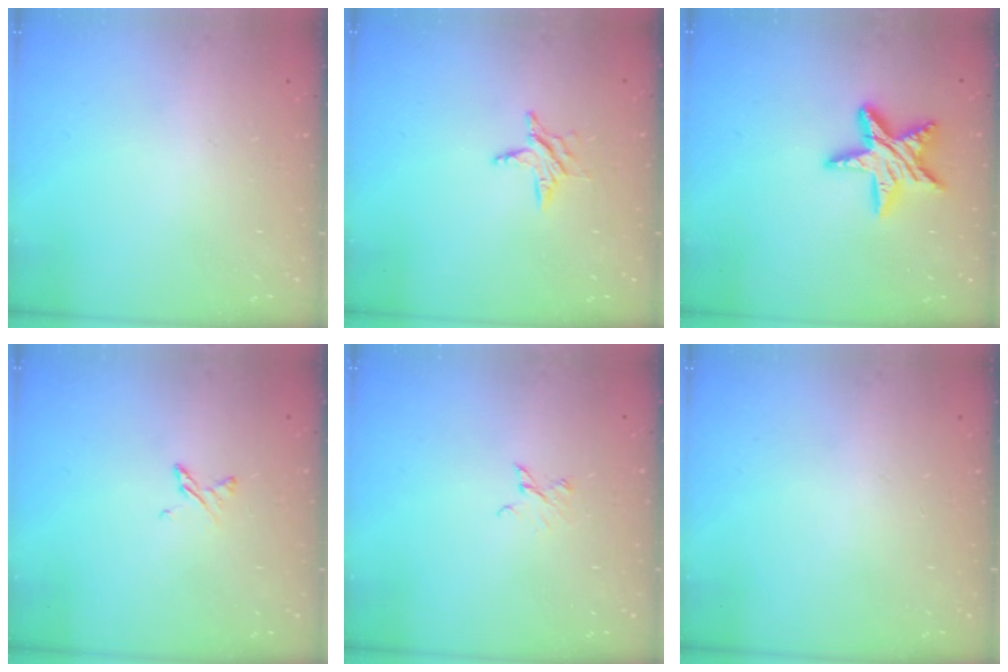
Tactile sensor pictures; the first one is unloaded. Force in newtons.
{"total": 5.3, "press": 5.3, "slide": 0.5}
{"total": 12.8, "press": 12.8, "slide": 0.7}
{"total": 3.4, "press": 3.4, "slide": 0.5}
{"total": 2.1, "press": 2.1, "slide": 0.3}
{"total": 0.0}